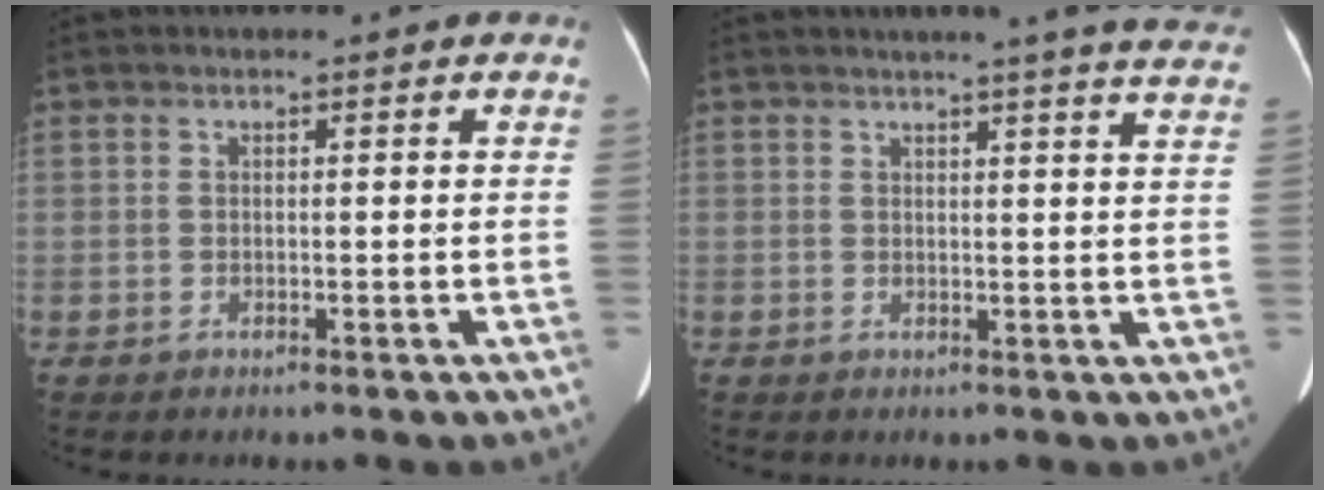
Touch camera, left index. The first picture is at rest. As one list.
[{"total": 15.7, "force": [14.2, 0.7, 6.6], "torque": [-0.080, -0.019, 0.151]}]